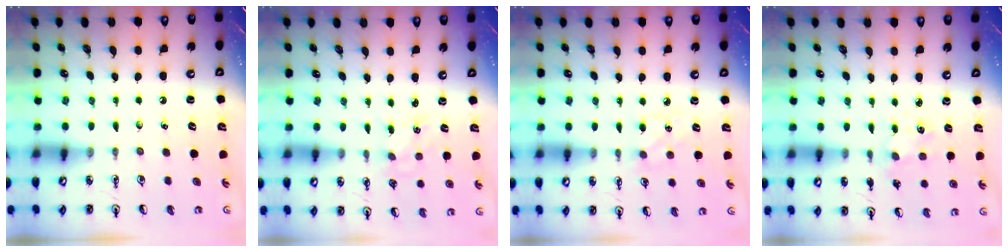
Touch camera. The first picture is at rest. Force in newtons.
{"total": 2.1, "press": 2.1, "slide": 0.3}
{"total": 5.7, "press": 5.7, "slide": 0.8}
{"total": 1.9, "press": 1.9, "slide": 0.3}